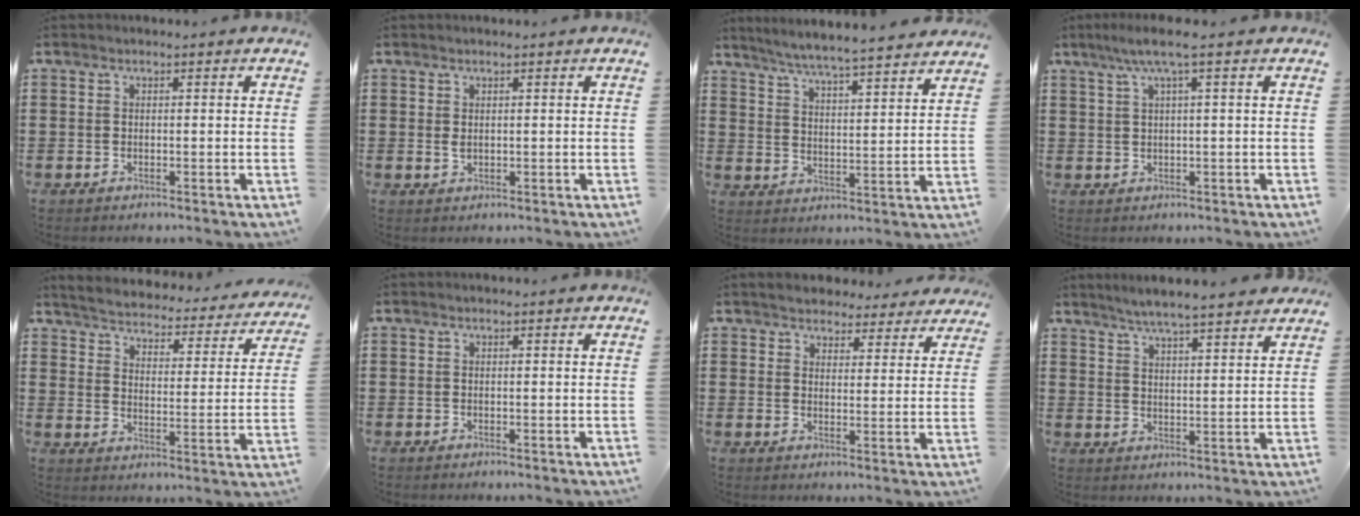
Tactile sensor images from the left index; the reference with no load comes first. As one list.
[{"total": 1.0, "force": [0.2, 0.5, 0.9], "torque": [-0.027, 0.001, 0.001]}, {"total": 5.2, "force": [5.0, -0.8, 1.5], "torque": [-0.049, -0.036, 0.083]}, {"total": 3.6, "force": [1.4, -0.2, 3.3], "torque": [-0.067, 0.000, 0.022]}, {"total": 3.5, "force": [3.5, -0.2, 0.4], "torque": [-0.031, -0.033, 0.051]}, {"total": 0.0}, {"total": 3.8, "force": [3.7, 0.6, 0.2], "torque": [-0.020, -0.012, 0.067]}, {"total": 4.8, "force": [4.5, -0.2, 1.6], "torque": [-0.047, -0.020, 0.078]}]